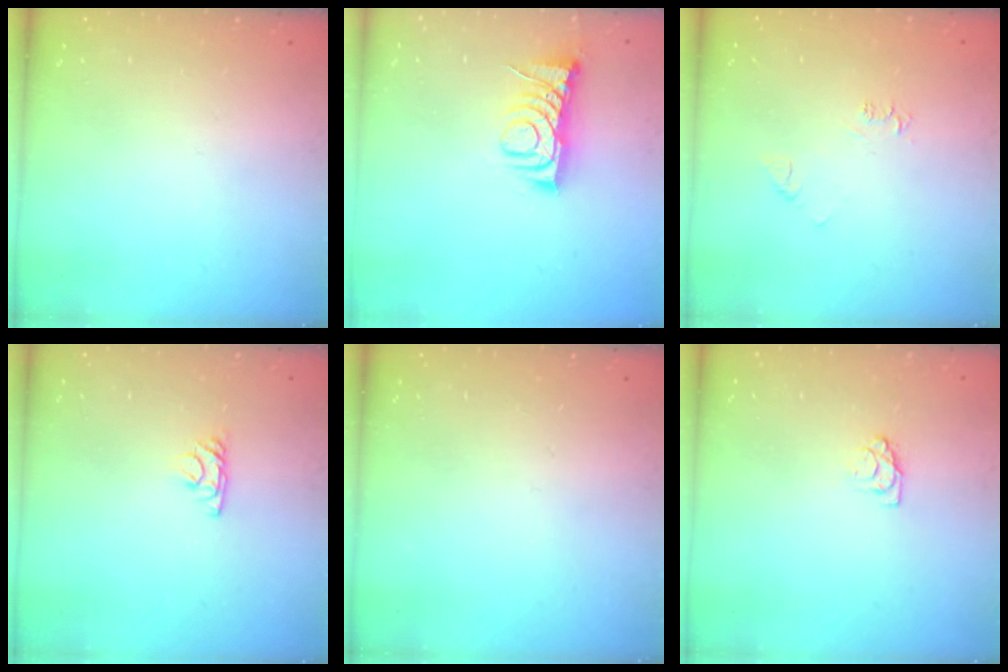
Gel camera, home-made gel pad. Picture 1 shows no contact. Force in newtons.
{"total": 7.8, "press": 7.7, "slide": 0.7}
{"total": 4.3, "press": 4.3, "slide": 0.5}
{"total": 4.3, "press": 4.3, "slide": 0.7}
{"total": 0.0}
{"total": 3.6, "press": 3.6, "slide": 0.4}